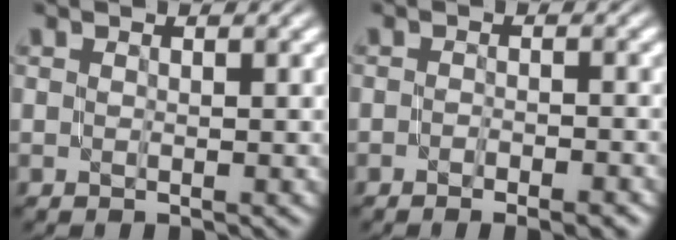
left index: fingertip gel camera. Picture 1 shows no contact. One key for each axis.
{"total": 3.3, "fx": -2.0, "fy": 1.2, "fz": 2.4, "tx": -0.033, "ty": 0.004, "tz": -0.023}